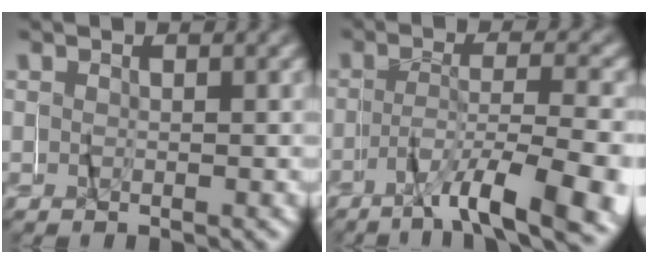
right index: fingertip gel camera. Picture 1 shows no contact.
{"total": 8.3, "force": [-5.8, 0.4, 6.0], "torque": [-0.094, -0.013, -0.086]}